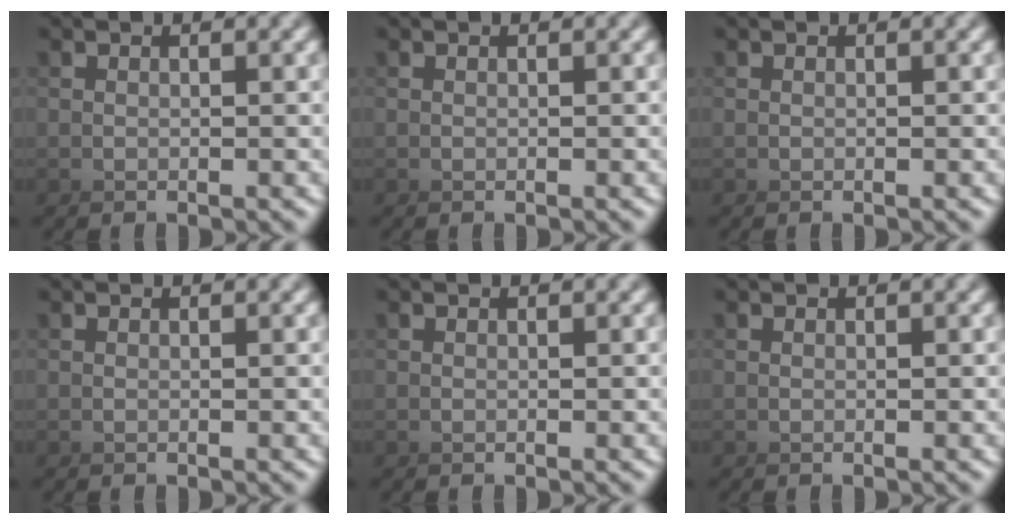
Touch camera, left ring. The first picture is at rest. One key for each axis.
{"total": 0.0}
{"total": 0.0}
{"total": 0.0}
{"total": 0.0}
{"total": 0.0}